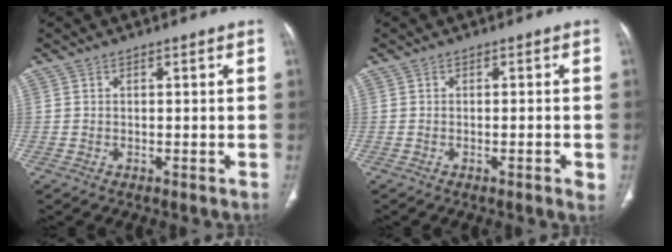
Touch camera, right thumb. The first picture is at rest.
{"total": 2.5, "force": [-0.8, 0.4, 2.3], "torque": [-0.030, -0.003, -0.009]}